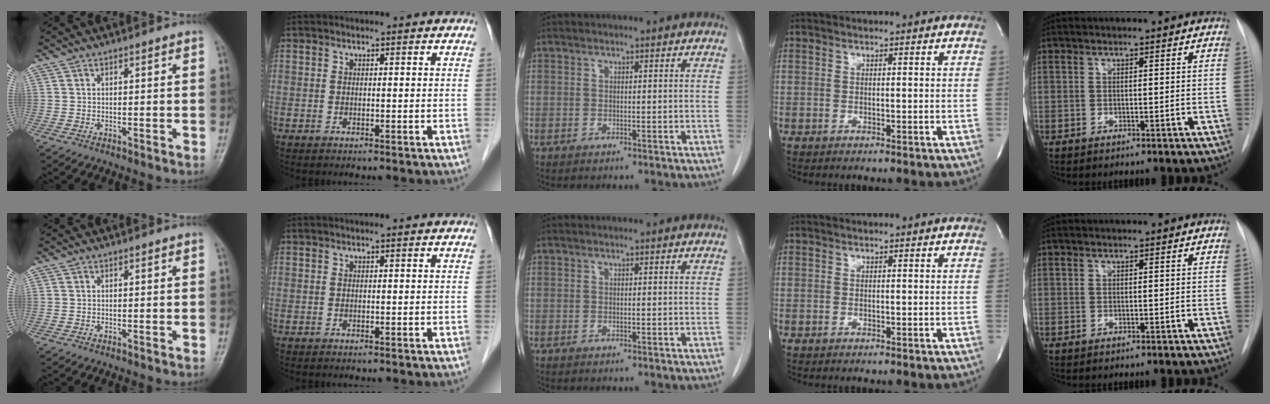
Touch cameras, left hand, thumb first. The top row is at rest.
{}